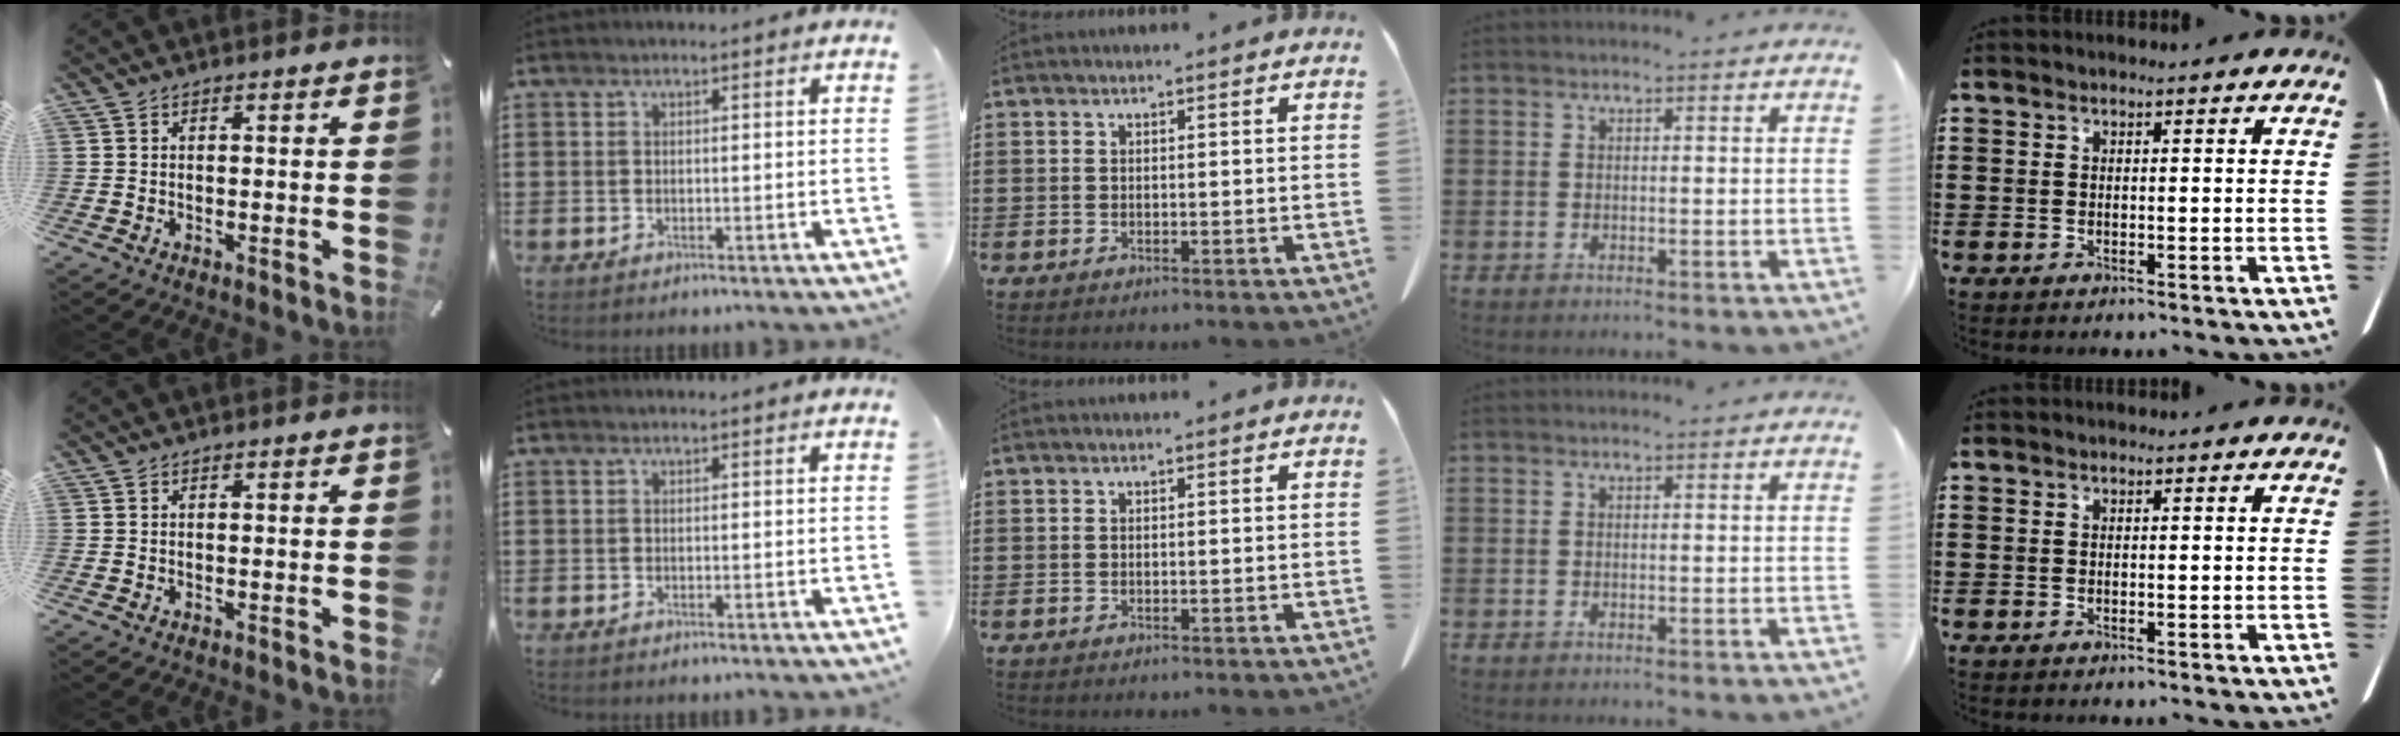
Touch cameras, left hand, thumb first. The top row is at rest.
{}